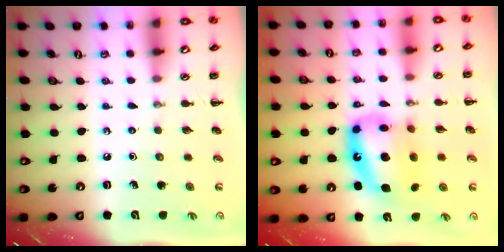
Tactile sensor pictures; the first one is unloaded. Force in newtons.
{"total": 14.8, "press": 14.4, "slide": 3.7}